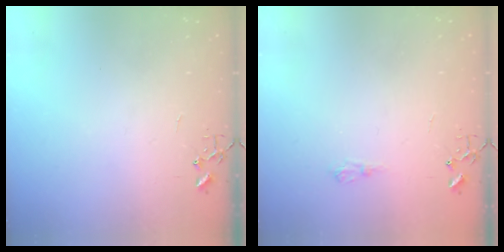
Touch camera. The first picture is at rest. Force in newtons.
{"total": 5.8, "press": 5.8, "slide": 0.7}